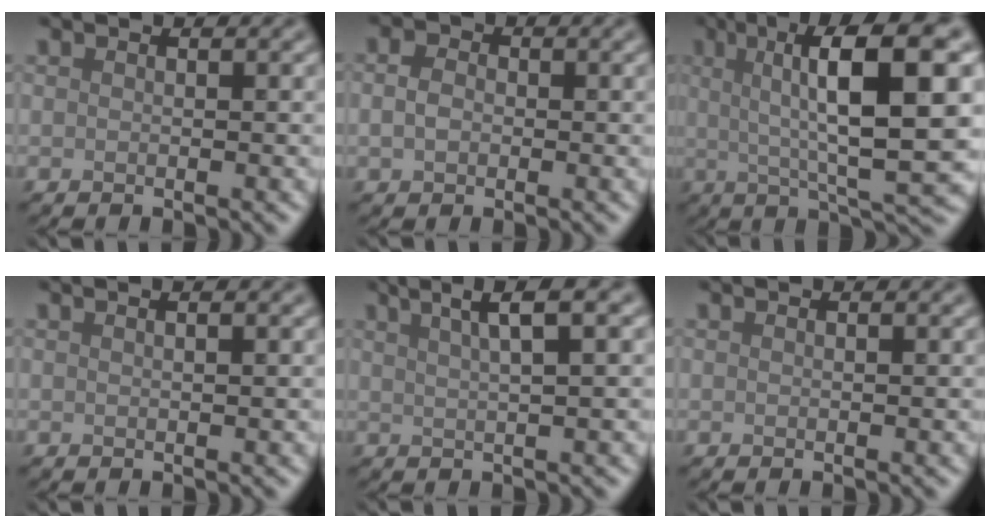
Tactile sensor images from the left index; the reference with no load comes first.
{"total": 2.0, "force": [0.0, 1.5, 1.2], "torque": [-0.026, 0.002, -0.006]}
{"total": 12.1, "force": [2.9, 2.7, 11.5], "torque": [-0.150, 0.015, 0.043]}
{"total": 1.3, "force": [0.7, 0.4, 1.0], "torque": [-0.008, -0.001, 0.004]}
{"total": 4.4, "force": [2.2, 1.0, 3.7], "torque": [-0.042, 0.017, 0.029]}
{"total": 0.0}